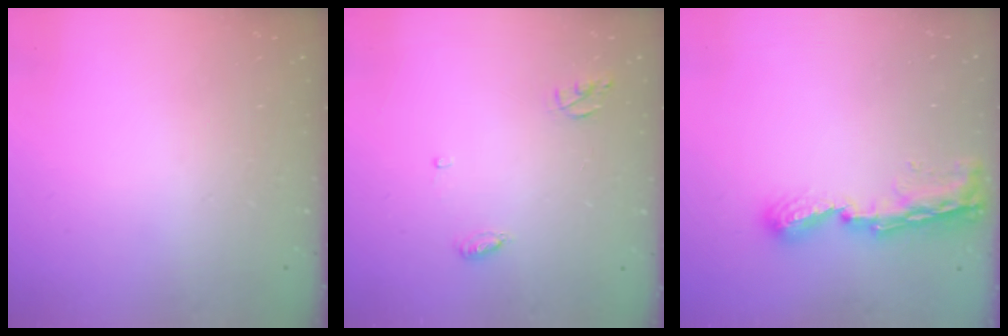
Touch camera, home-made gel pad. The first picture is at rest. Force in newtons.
{"total": 5.1, "press": 5.1, "slide": 0.4}
{"total": 8.4, "press": 8.4, "slide": 1.1}